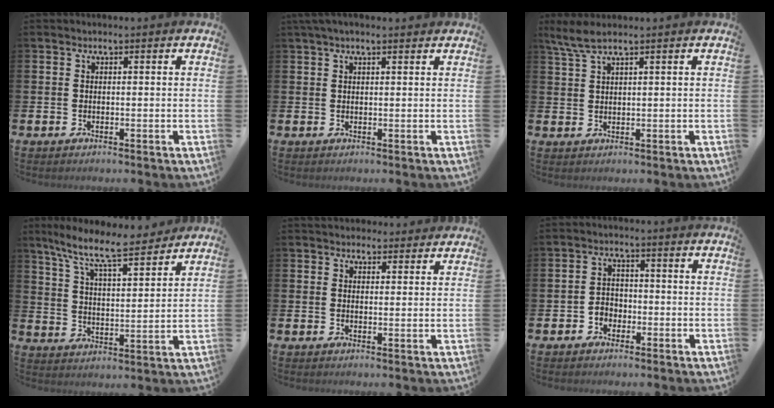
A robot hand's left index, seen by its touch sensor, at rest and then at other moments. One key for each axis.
{"total": 1.8, "fx": 1.3, "fy": 0.3, "fz": 1.1, "tx": -0.019, "ty": 0.003, "tz": 0.023}
{"total": 3.4, "fx": 2.3, "fy": 0.5, "fz": 2.4, "tx": -0.054, "ty": 0.003, "tz": 0.043}
{"total": 9.7, "fx": 8.5, "fy": 1.5, "fz": 4.5, "tx": -0.111, "ty": -0.050, "tz": 0.146}
{"total": 2.9, "fx": 2.7, "fy": 1.0, "fz": -0.2, "tx": 0.011, "ty": -0.012, "tz": 0.048}
{"total": 2.4, "fx": -1.4, "fy": 1.9, "fz": 0.5, "tx": -0.009, "ty": 0.005, "tz": -0.033}